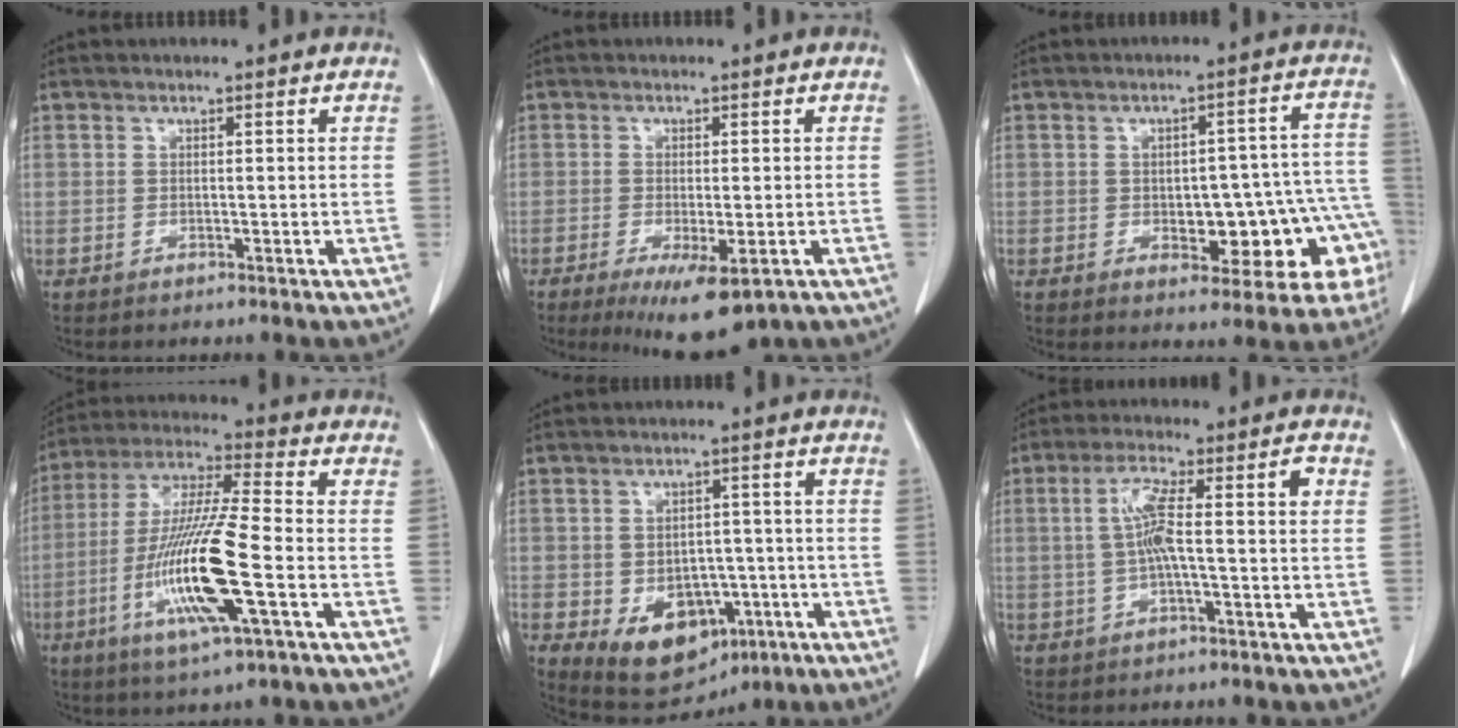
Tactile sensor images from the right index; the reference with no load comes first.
{"total": 8.1, "force": [-4.5, 2.1, 6.4], "torque": [-0.093, -0.020, -0.066]}
{"total": 14.5, "force": [-4.2, 6.4, 12.3], "torque": [-0.091, 0.043, -0.038]}
{"total": 16.1, "force": [-4.6, 0.8, 15.4], "torque": [-0.315, -0.016, -0.089]}
{"total": 10.6, "force": [-4.3, 7.2, 6.5], "torque": [-0.096, 0.005, -0.049]}
{"total": 7.8, "force": [0.3, 0.9, 7.8], "torque": [-0.146, 0.026, 0.006]}